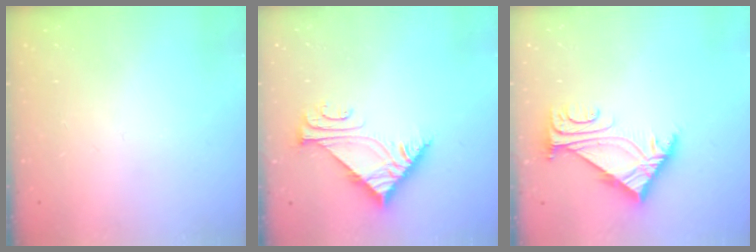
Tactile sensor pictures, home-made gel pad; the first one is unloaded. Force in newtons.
{"total": 7.4, "press": 7.4, "slide": 0.3}
{"total": 5.4, "press": 5.2, "slide": 1.1}